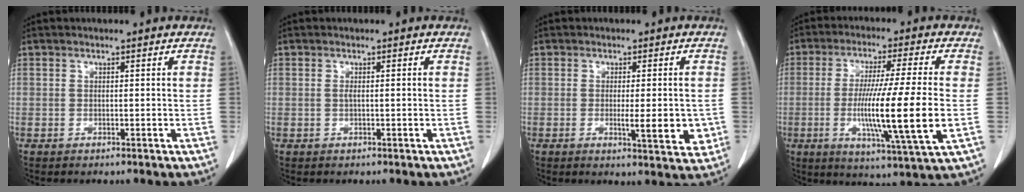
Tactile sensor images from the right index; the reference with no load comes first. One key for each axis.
{"total": 1.0, "fx": 0.0, "fy": 0.1, "fz": 1.0, "tx": -0.018, "ty": 0.001, "tz": 0.002}
{"total": 6.1, "fx": -1.1, "fy": 1.4, "fz": 5.8, "tx": -0.076, "ty": -0.008, "tz": -0.012}
{"total": 15.7, "fx": -2.4, "fy": -0.7, "fz": 15.5, "tx": -0.279, "ty": -0.024, "tz": -0.046}